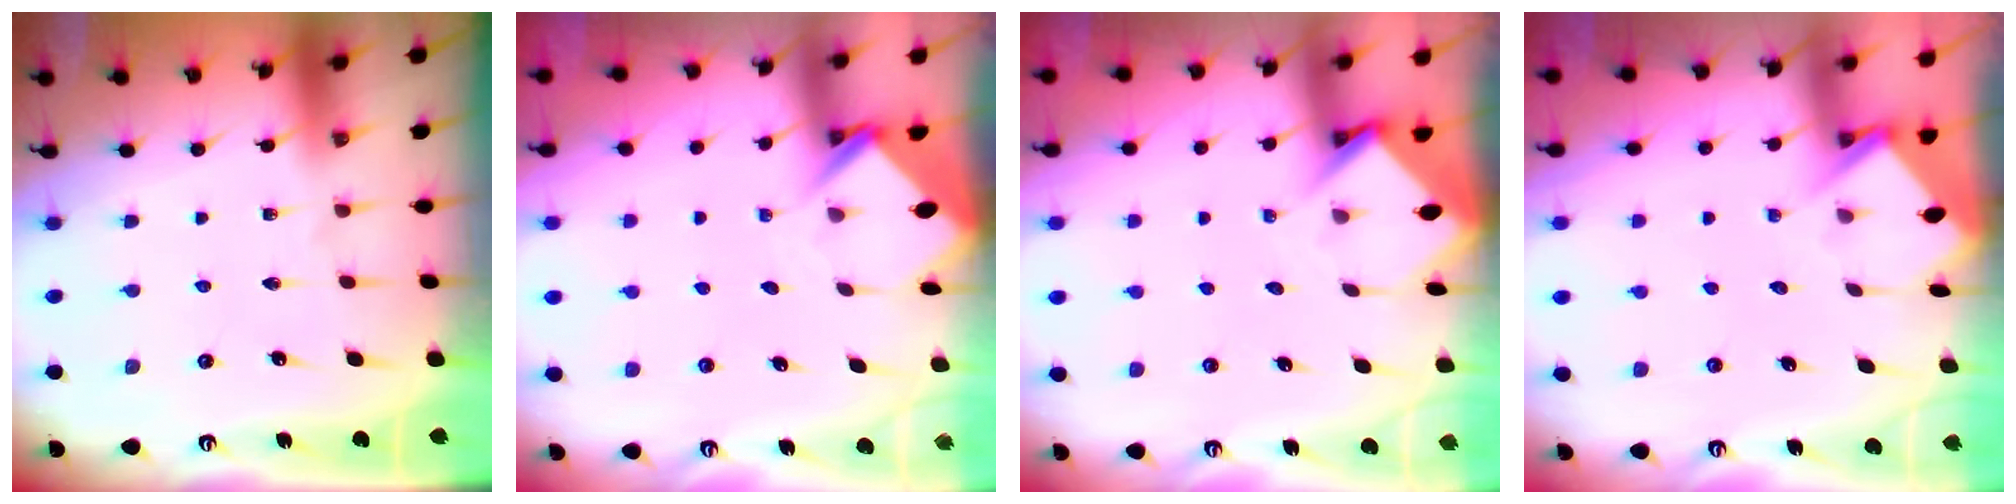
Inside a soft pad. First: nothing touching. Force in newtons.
{"total": 3.9, "press": 3.9, "slide": 0.1}
{"total": 3.8, "press": 3.8, "slide": 0.2}
{"total": 3.8, "press": 3.8, "slide": 0.2}